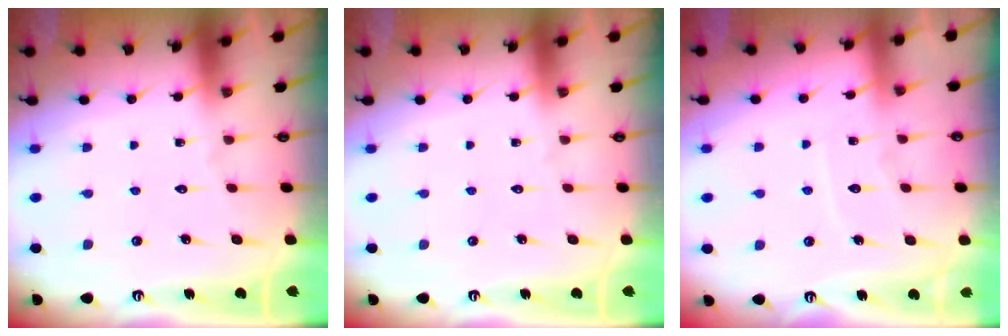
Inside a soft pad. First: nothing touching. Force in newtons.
{"total": 0.0}
{"total": 5.6, "press": 5.6, "slide": 0.6}